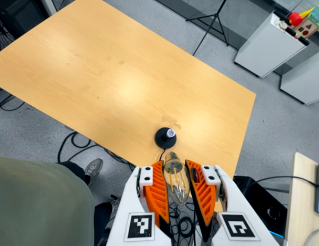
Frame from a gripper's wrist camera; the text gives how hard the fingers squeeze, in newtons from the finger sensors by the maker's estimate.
{"total": 22.9, "left": 25.3, "right": 20.5}